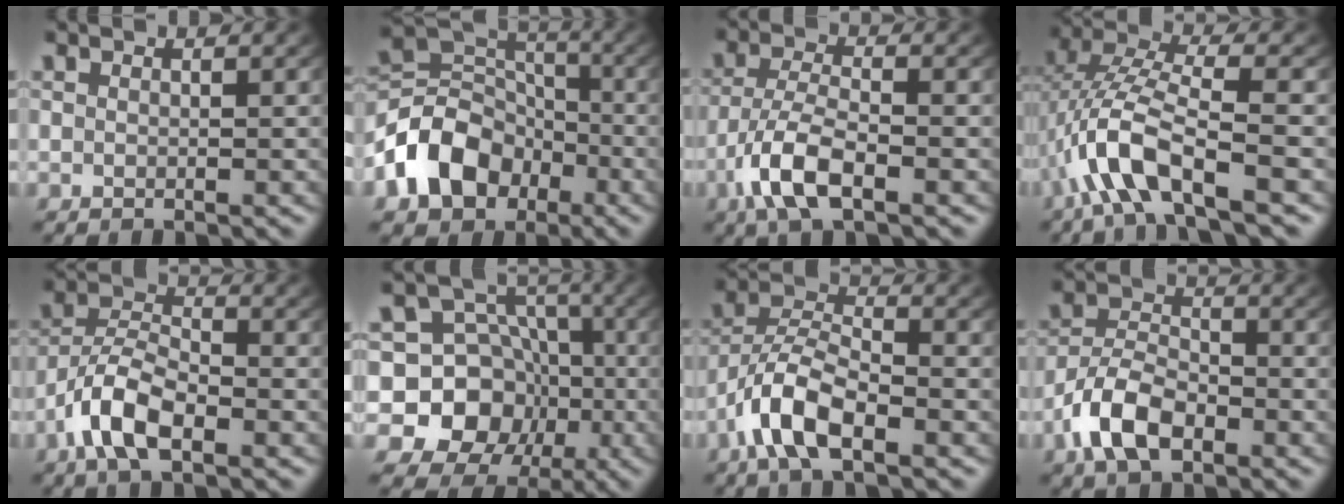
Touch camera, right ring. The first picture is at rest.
{"total": 10.9, "force": [-2.9, 8.9, 5.4], "torque": [-0.109, -0.032, -0.039]}
{"total": 5.0, "force": [-2.4, 1.9, 3.9], "torque": [-0.092, -0.020, -0.034]}
{"total": 5.9, "force": [-1.6, 2.7, 5.0], "torque": [-0.136, -0.019, -0.019]}
{"total": 5.0, "force": [-2.5, 2.5, 3.6], "torque": [-0.075, -0.012, -0.044]}
{"total": 16.9, "force": [-2.7, 15.3, 6.5], "torque": [-0.167, -0.081, -0.037]}
{"total": 5.3, "force": [-2.2, 2.7, 4.0], "torque": [-0.091, -0.015, -0.037]}
{"total": 6.3, "force": [-3.2, 4.0, 3.6], "torque": [-0.070, -0.013, -0.054]}